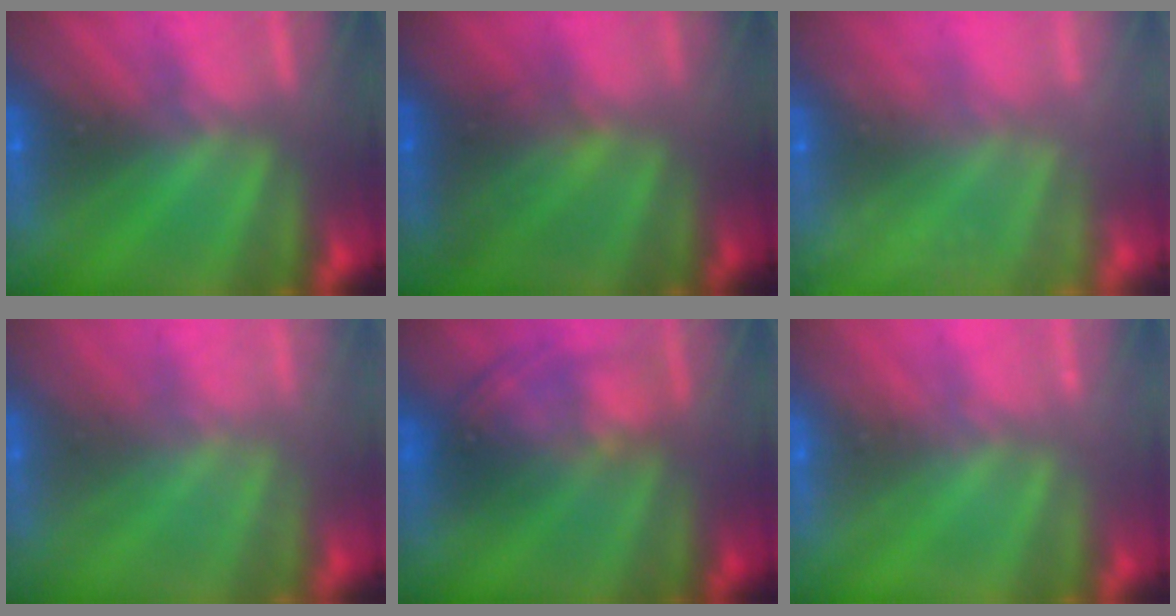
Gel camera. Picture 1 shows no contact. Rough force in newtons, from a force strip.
{"total": 2.0}
{"total": 6.1}
{"total": 2.2}
{"total": 7.0}
{"total": 2.4}